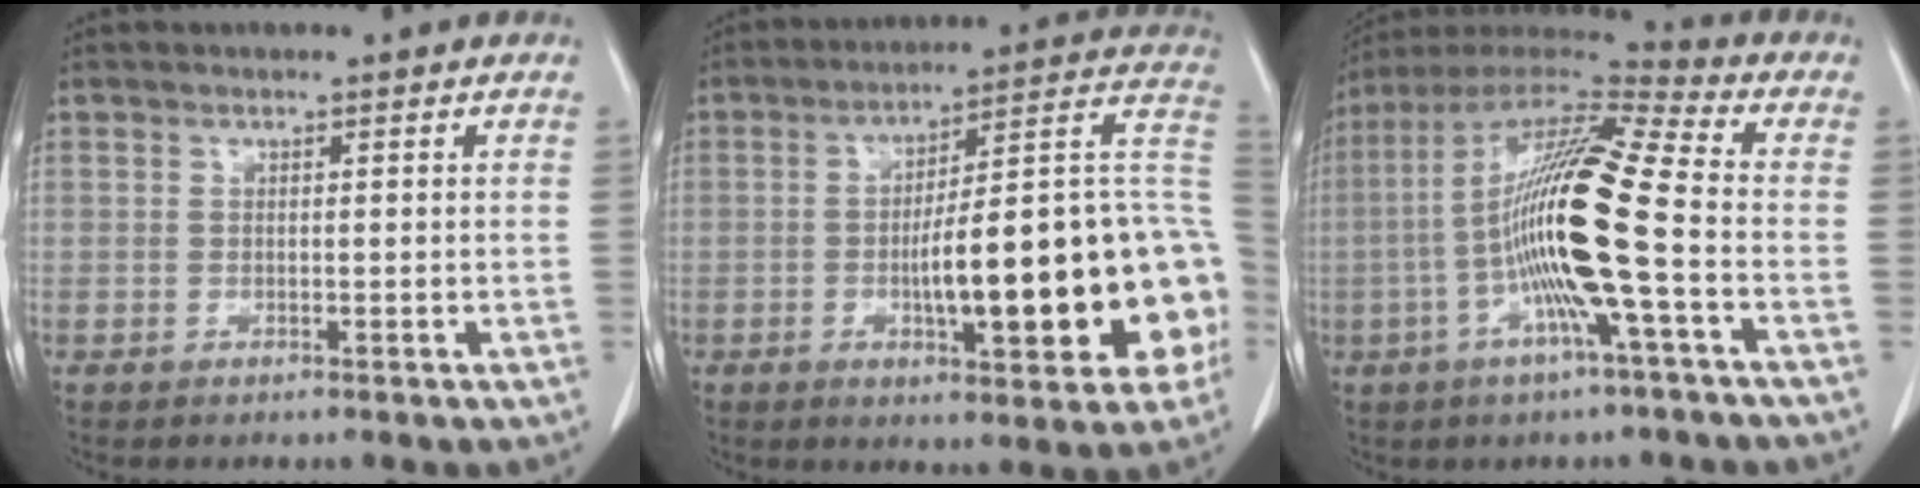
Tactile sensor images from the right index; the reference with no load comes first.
{"total": 23.3, "force": [-4.6, 4.5, 22.5], "torque": [-0.242, 0.035, -0.053]}
{"total": 17.8, "force": [-3.0, 0.3, 17.6], "torque": [-0.334, 0.005, -0.068]}